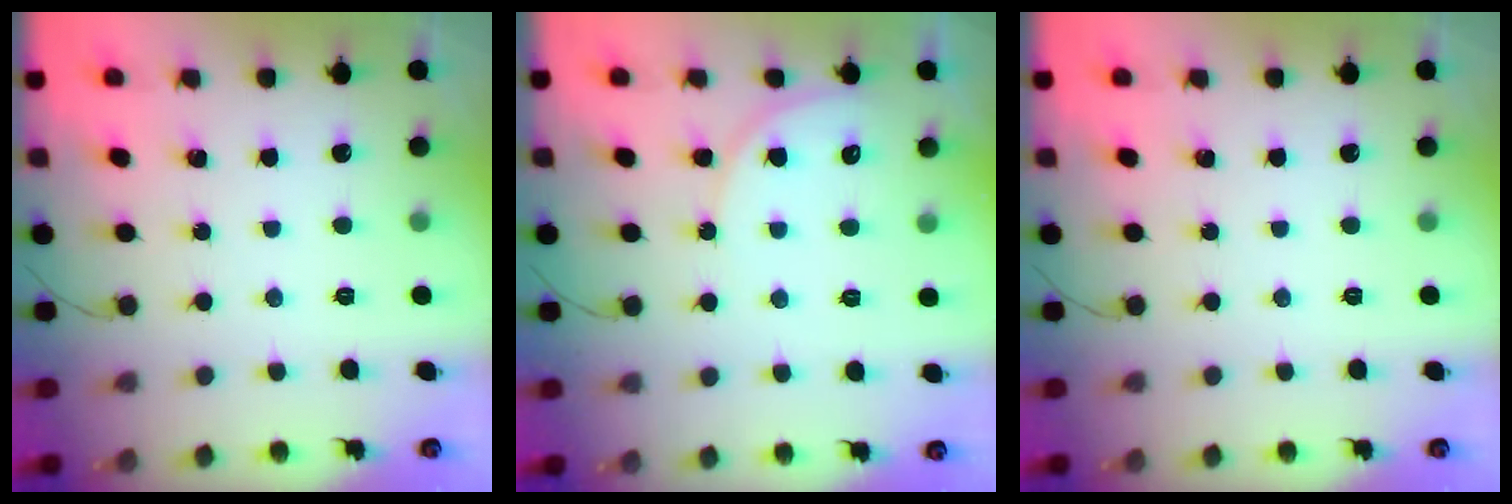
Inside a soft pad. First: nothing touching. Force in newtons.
{"total": 6.2, "press": 6.2, "slide": 0.4}
{"total": 0.0}